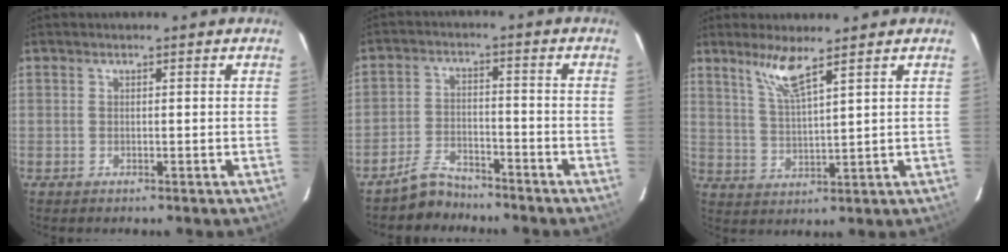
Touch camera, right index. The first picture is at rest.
{"total": 6.2, "force": [-5.6, 2.3, 1.2], "torque": [-0.042, 0.016, -0.094]}
{"total": 6.2, "force": [4.5, 0.2, 4.3], "torque": [-0.087, -0.002, 0.093]}